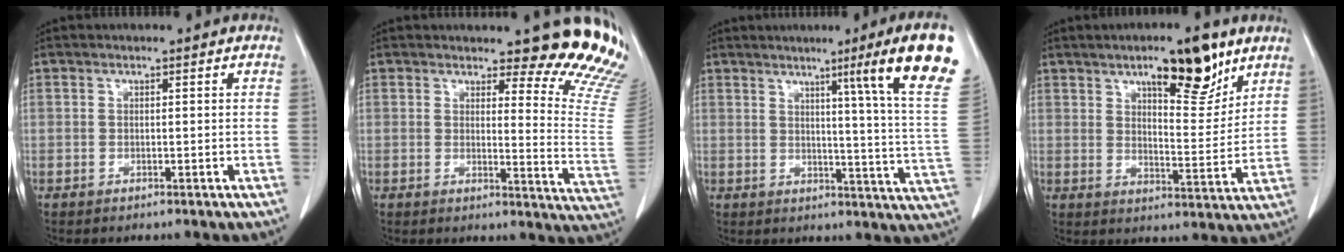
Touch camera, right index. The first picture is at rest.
{"total": 13.5, "force": [12.6, 1.4, 4.6], "torque": [-0.030, -0.125, 0.113]}
{"total": 15.6, "force": [9.2, -2.9, 12.2], "torque": [-0.153, -0.044, 0.097]}
{"total": 11.4, "force": [7.3, 2.9, 8.3], "torque": [-0.116, -0.007, 0.112]}